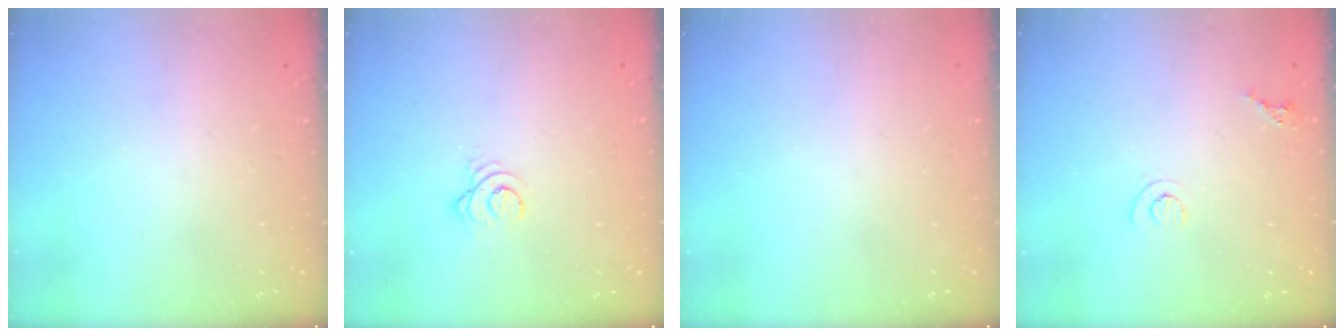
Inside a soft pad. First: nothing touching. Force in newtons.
{"total": 3.0, "press": 2.9, "slide": 0.4}
{"total": 0.0}
{"total": 5.8, "press": 5.8, "slide": 0.4}